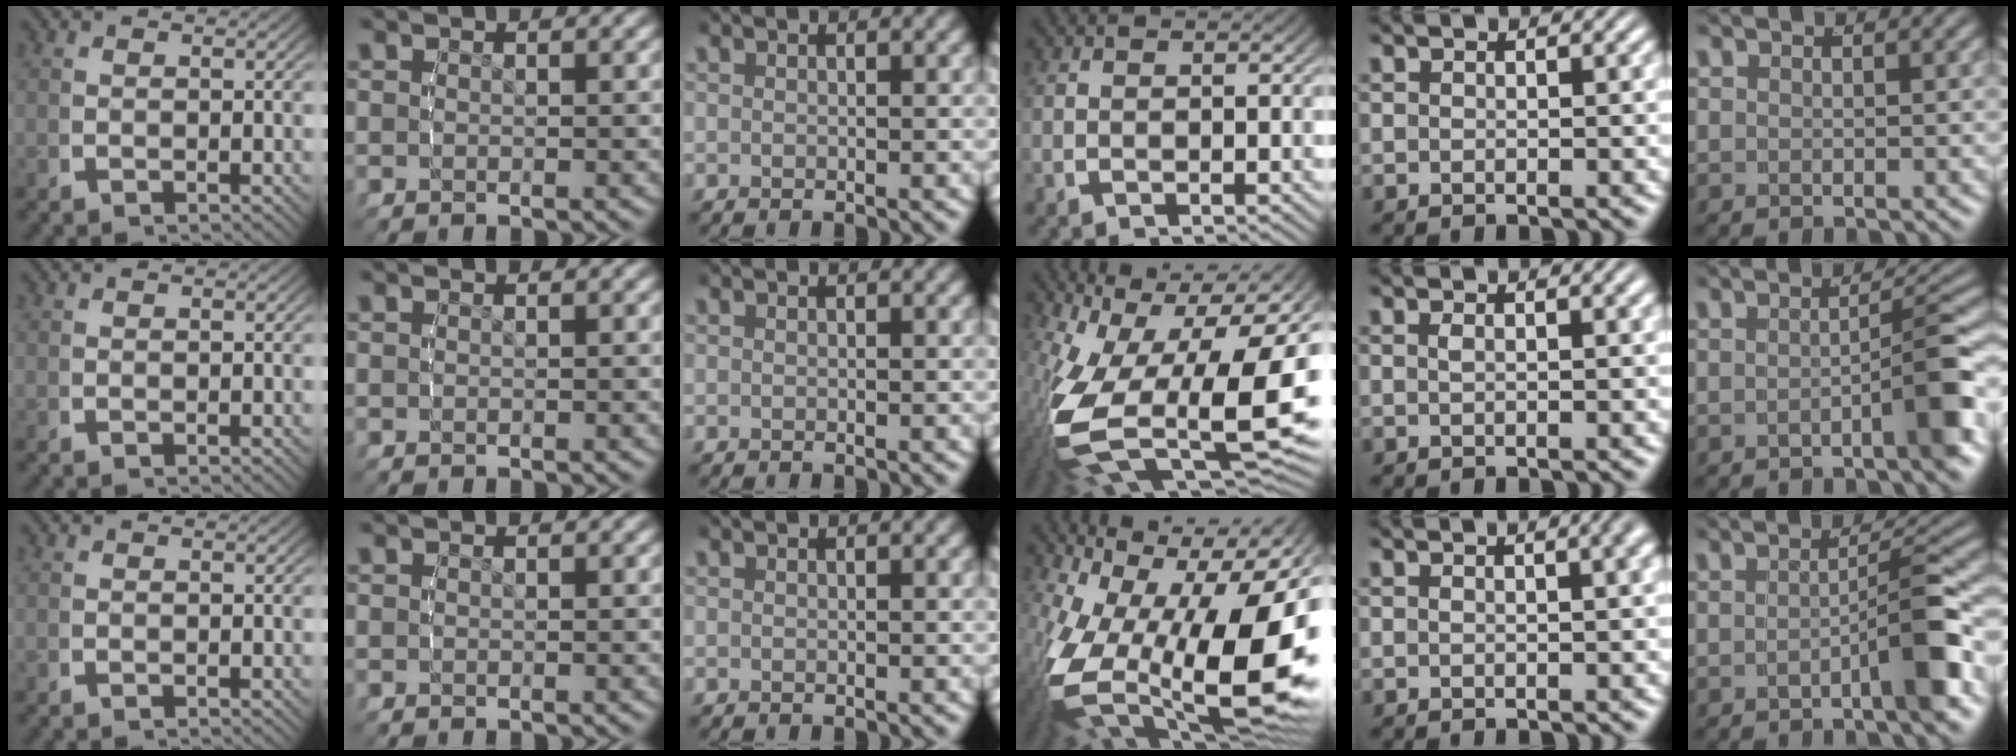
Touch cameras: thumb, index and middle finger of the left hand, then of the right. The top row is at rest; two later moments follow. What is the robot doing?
{"motion": "lift_and_place", "object": "button"}